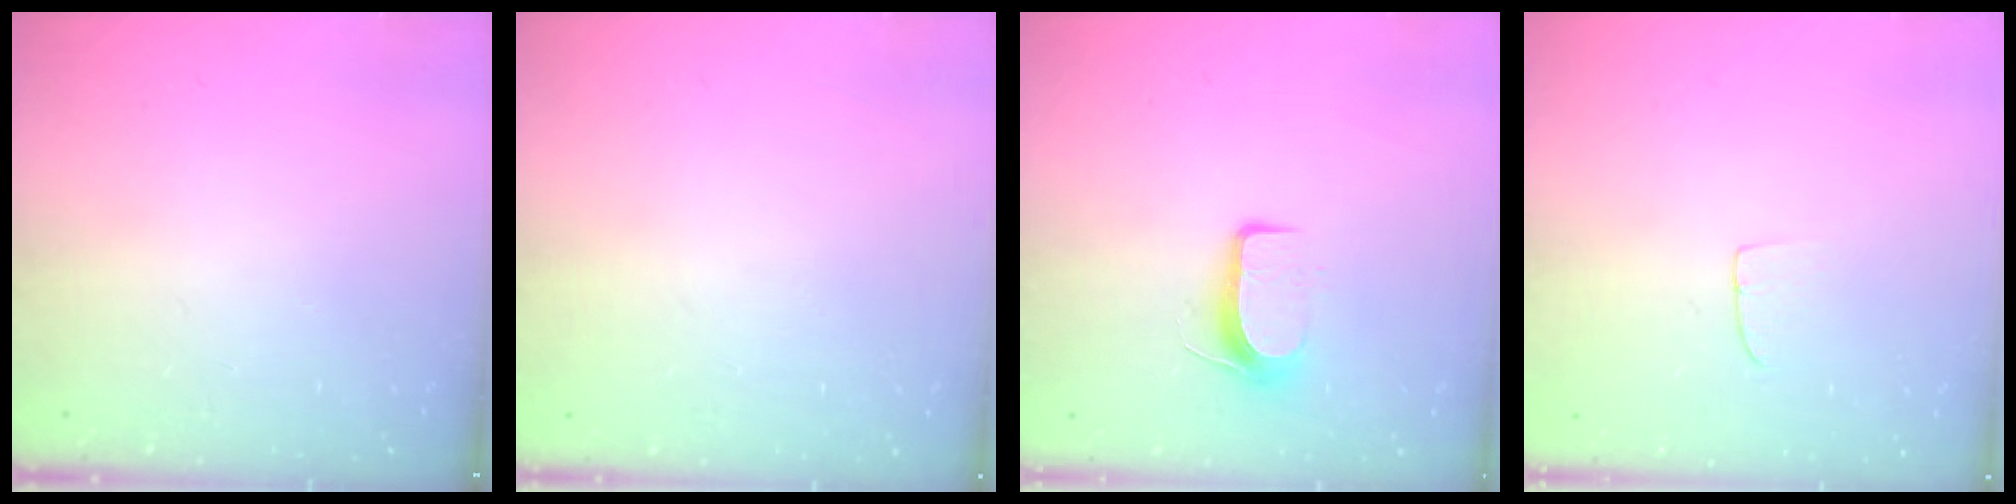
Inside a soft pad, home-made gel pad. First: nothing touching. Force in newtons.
{"total": 0.0}
{"total": 7.9, "press": 7.9, "slide": 0.7}
{"total": 4.2, "press": 4.2, "slide": 0.3}